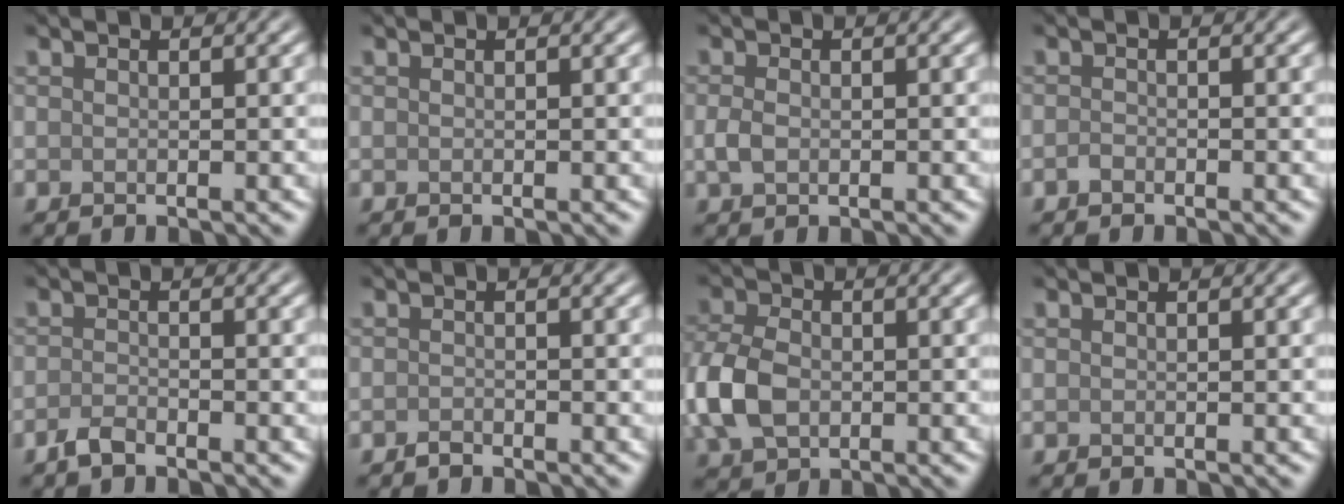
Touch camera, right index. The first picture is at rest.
{"total": 0.0}
{"total": 1.4, "force": [-0.2, 0.9, 1.0], "torque": [-0.023, -0.001, -0.006]}
{"total": 0.7, "force": [-0.5, 0.3, 0.3], "torque": [-0.005, -0.001, -0.011]}
{"total": 1.5, "force": [-1.3, 0.4, 0.8], "torque": [-0.018, 0.002, -0.028]}
{"total": 0.8, "force": [-0.7, 0.2, 0.2], "torque": [-0.003, 0.001, -0.015]}
{"total": 5.8, "force": [-1.2, 3.9, 4.0], "torque": [-0.097, 0.002, -0.031]}
{"total": 0.0}